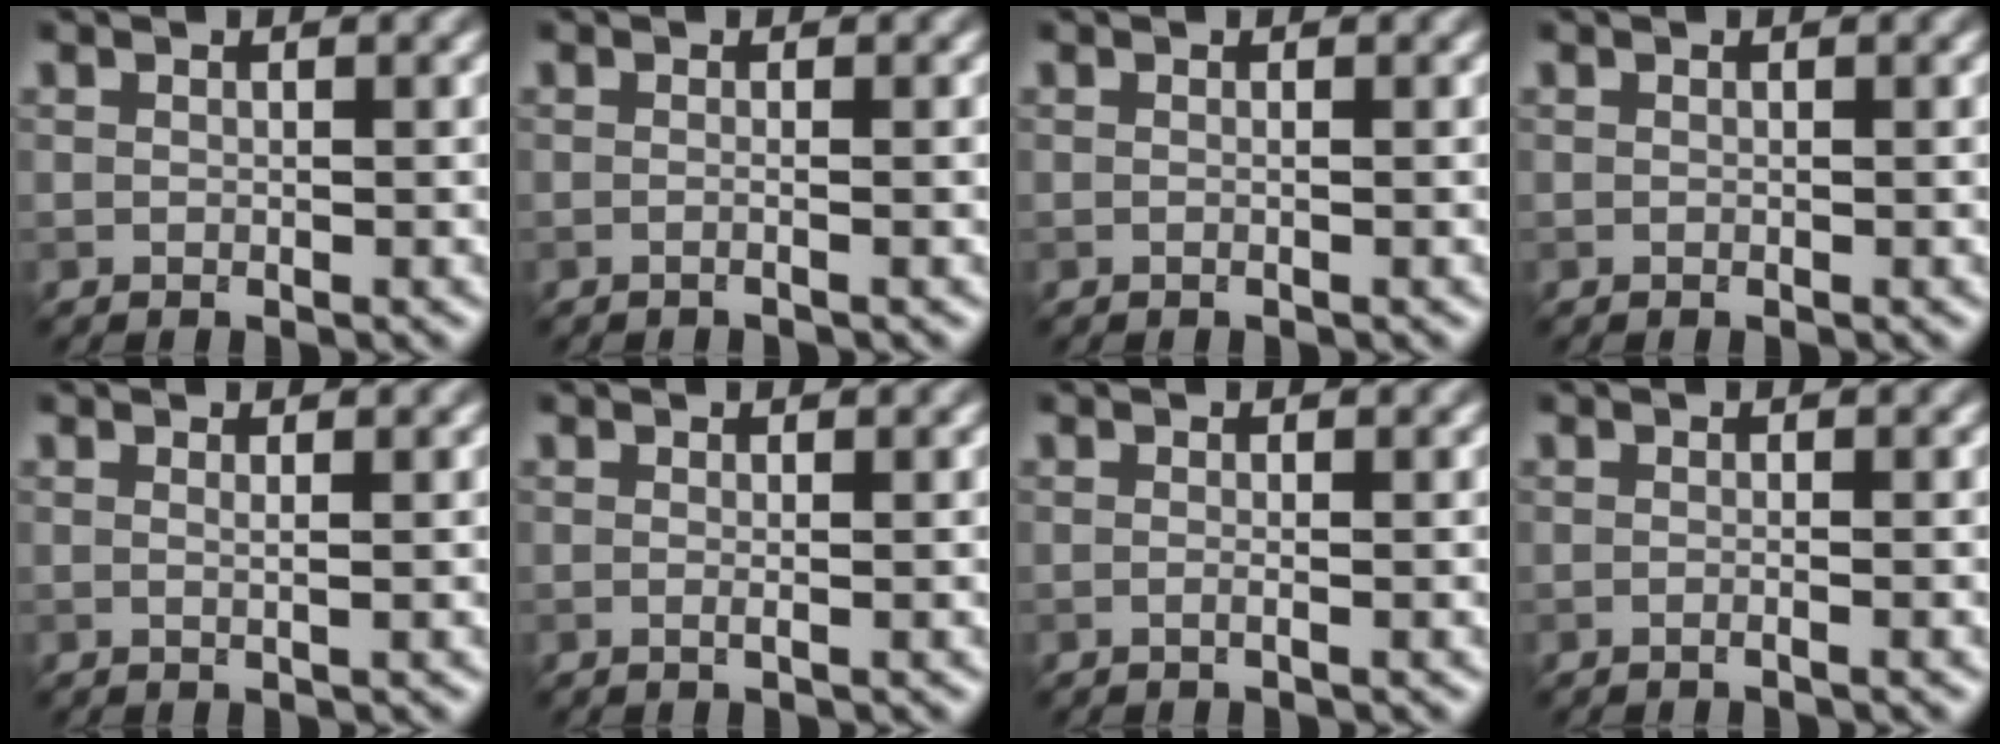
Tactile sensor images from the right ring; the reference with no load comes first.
{"total": 1.6, "force": [0.1, 0.8, 1.4], "torque": [0.008, -0.009, -0.024]}
{"total": 0.5, "force": [0.1, 0.2, 0.5], "torque": [-0.004, -0.011, -0.006]}
{"total": 0.0}
{"total": 0.7, "force": [0.3, 0.1, 0.7], "torque": [-0.008, -0.002, -0.003]}
{"total": 0.6, "force": [0.1, 0.1, 0.6], "torque": [-0.013, -0.007, -0.005]}
{"total": 0.9, "force": [0.1, 0.4, 0.8], "torque": [-0.003, -0.013, -0.014]}
{"total": 0.9, "force": [-0.1, 0.4, 0.9], "torque": [0.004, -0.011, -0.017]}